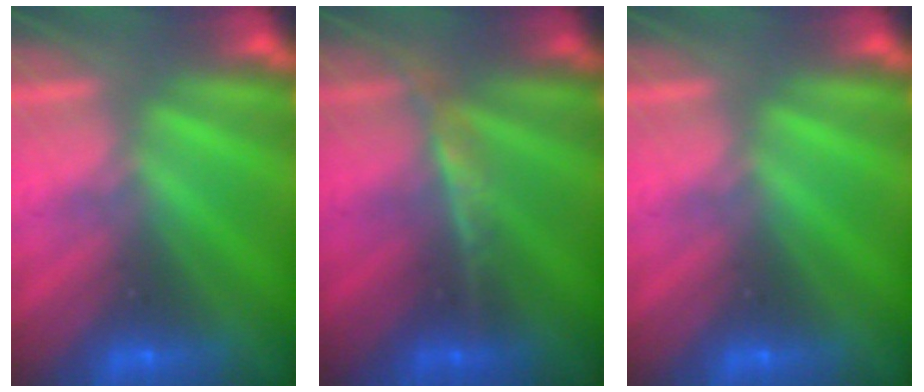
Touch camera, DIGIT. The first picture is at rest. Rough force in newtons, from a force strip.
{"total": 2.4}
{"total": 0.0}